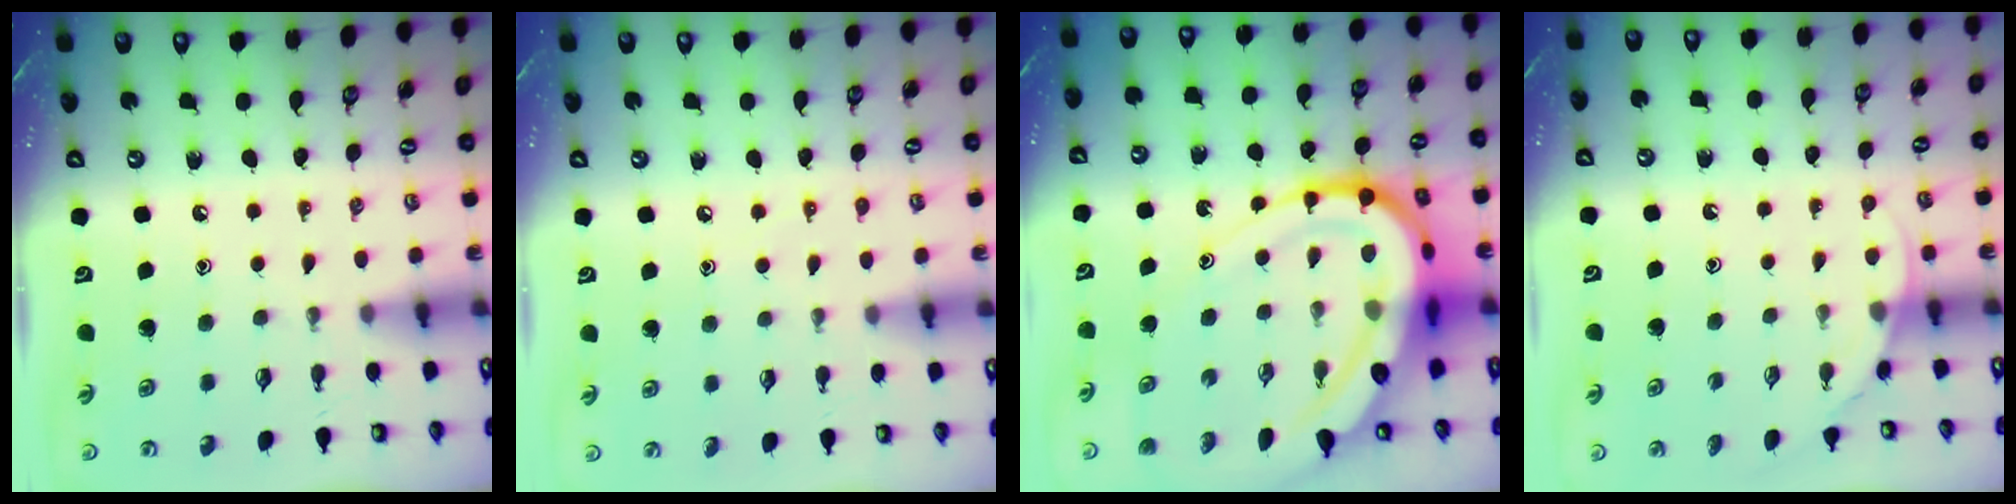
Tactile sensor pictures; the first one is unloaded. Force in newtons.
{"total": 5.7, "press": 5.7, "slide": 0.6}
{"total": 22.8, "press": 22.6, "slide": 2.4}
{"total": 4.0, "press": 4.0, "slide": 0.3}